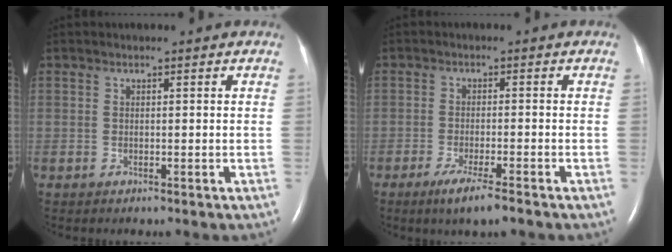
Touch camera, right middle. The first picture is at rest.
{"total": 5.0, "force": [-3.4, 0.1, 3.7], "torque": [-0.074, -0.014, -0.057]}